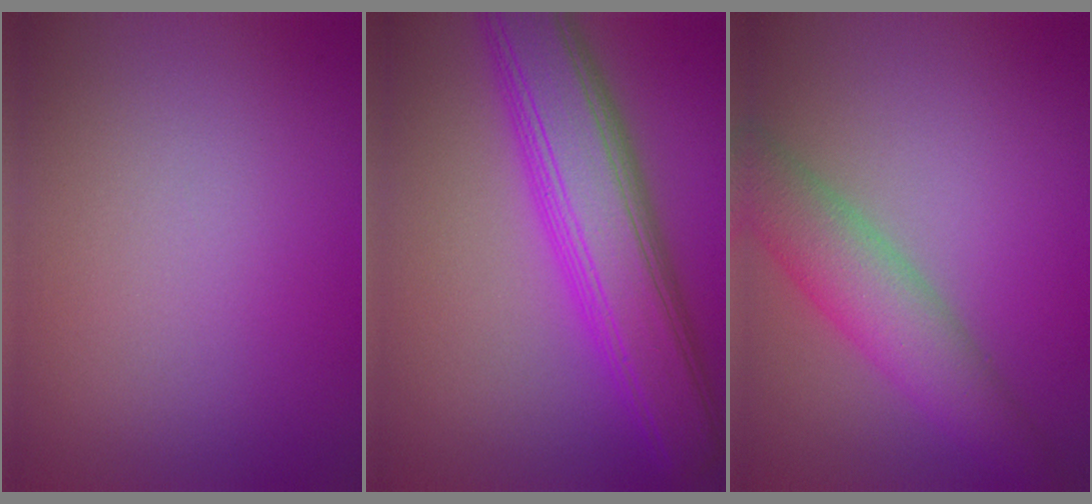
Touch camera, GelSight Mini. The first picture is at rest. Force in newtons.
{"total": 8.7, "press": 8.7, "slide": 0.4}
{"total": 5.3, "press": 5.3, "slide": 0.0}